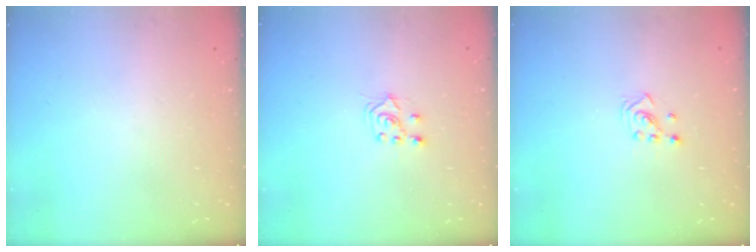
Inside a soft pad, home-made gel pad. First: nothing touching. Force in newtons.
{"total": 6.1, "press": 6.1, "slide": 0.8}
{"total": 2.5, "press": 2.5, "slide": 0.4}